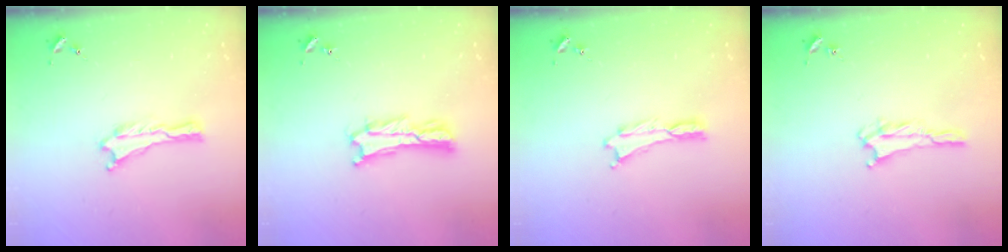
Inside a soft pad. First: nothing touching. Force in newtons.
{"total": 3.0, "press": 2.9, "slide": 0.4}
{"total": 0.0}
{"total": 1.8, "press": 1.8, "slide": 0.2}